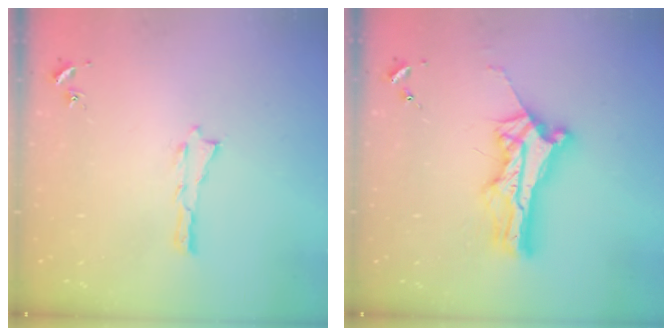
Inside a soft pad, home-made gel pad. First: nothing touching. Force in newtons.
{"total": 10.1, "press": 10.1, "slide": 1.0}